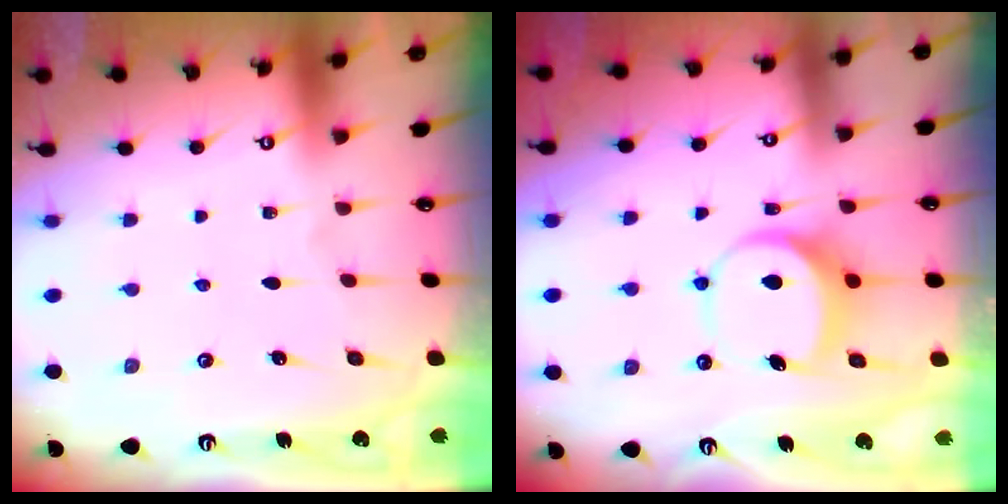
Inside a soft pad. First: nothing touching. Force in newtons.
{"total": 7.0, "press": 7.0, "slide": 0.6}